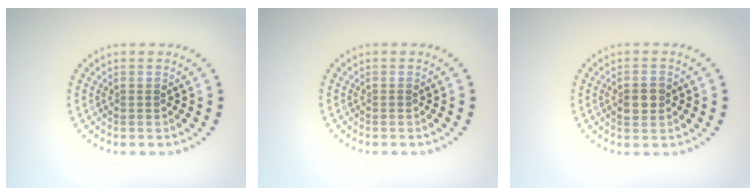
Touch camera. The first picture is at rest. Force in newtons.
{"total": 0.0}
{"total": 2.4, "press": 2.4, "slide": 0.0}